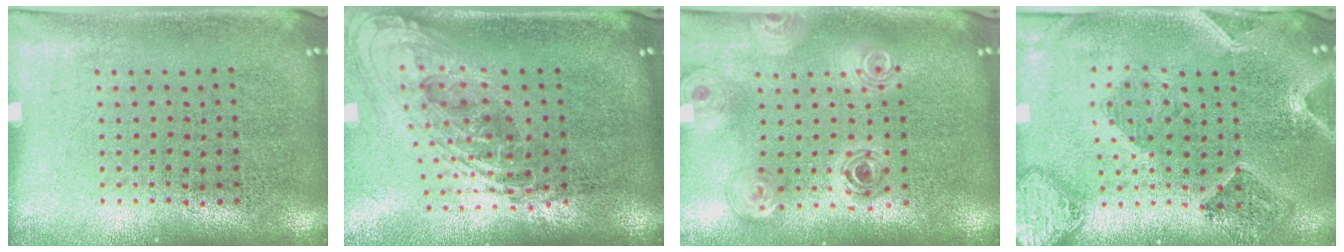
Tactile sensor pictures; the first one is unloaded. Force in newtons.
{"total": 2.2, "press": 1.6, "slide": 1.6}
{"total": 1.3, "press": 1.2, "slide": 0.5}
{"total": 1.6, "press": 1.5, "slide": 0.3}